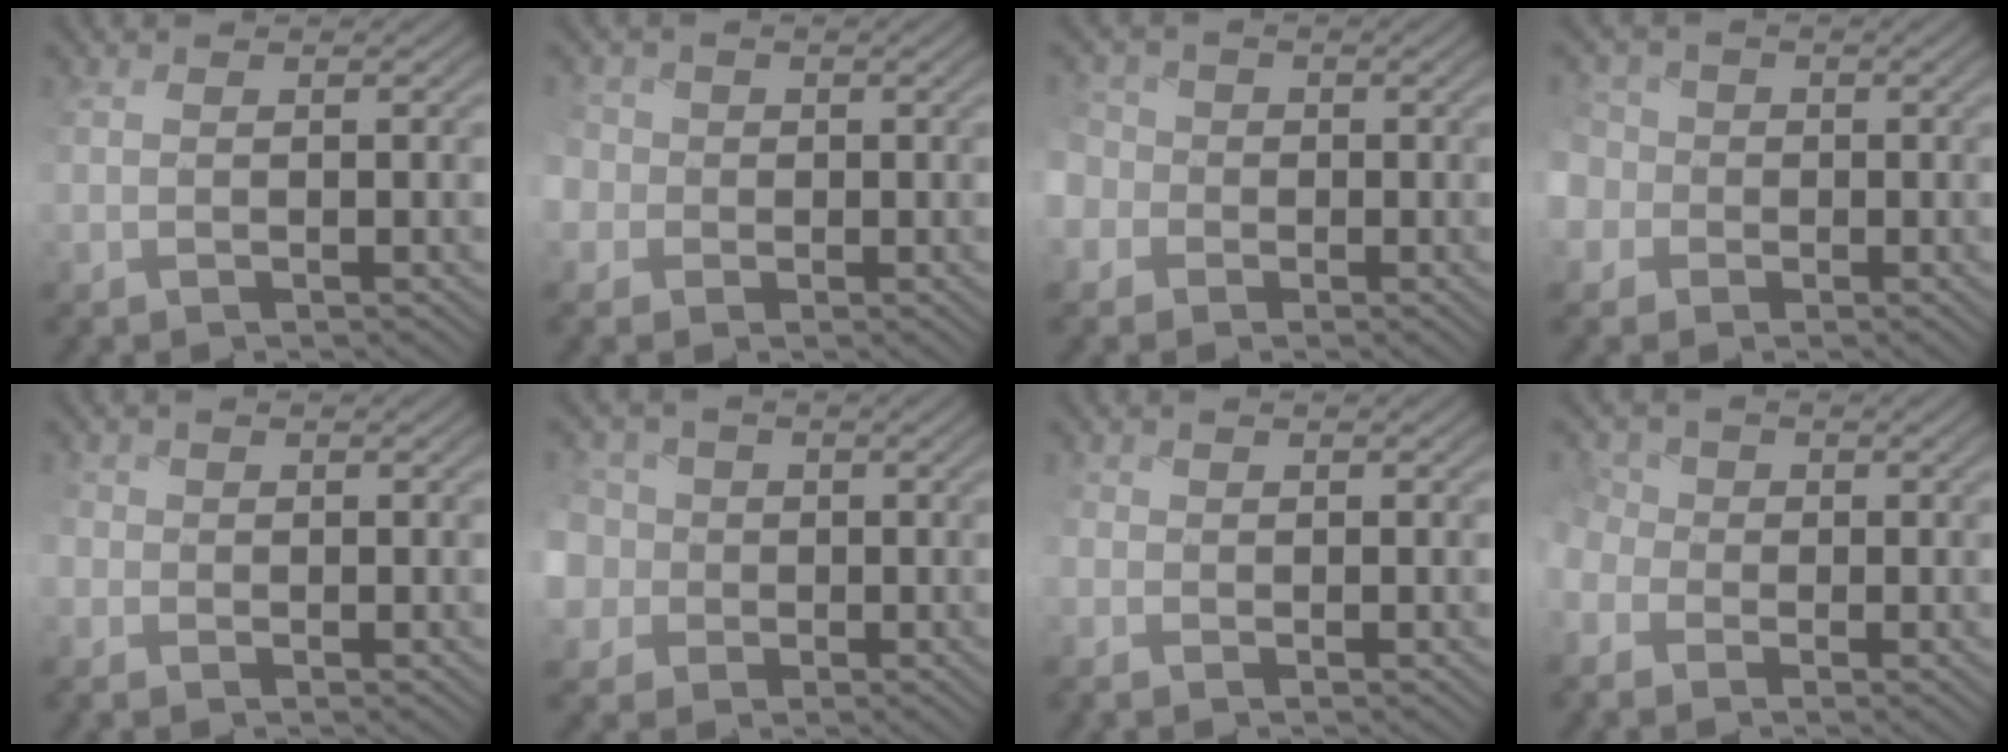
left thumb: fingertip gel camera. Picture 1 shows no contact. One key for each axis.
{"total": 4.5, "fx": -0.7, "fy": 4.2, "fz": 1.5, "tx": -0.059, "ty": 0.006, "tz": -0.028}
{"total": 5.1, "fx": -0.6, "fy": 4.8, "fz": 1.7, "tx": -0.073, "ty": 0.006, "tz": -0.030}
{"total": 5.7, "fx": -0.2, "fy": 5.4, "fz": 1.8, "tx": -0.080, "ty": 0.007, "tz": -0.029}
{"total": 1.9, "fx": -0.8, "fy": 1.7, "fz": 0.5, "tx": -0.017, "ty": -0.001, "tz": -0.018}
{"total": 7.9, "fx": 1.2, "fy": 7.4, "fz": 2.5, "tx": -0.103, "ty": 0.011, "tz": -0.008}
{"total": 1.6, "fx": -0.8, "fy": 1.2, "fz": 0.6, "tx": -0.020, "ty": -0.006, "tz": -0.019}
{"total": 5.0, "fx": -1.5, "fy": 4.2, "fz": 2.3, "tx": -0.074, "ty": 0.004, "tz": -0.035}